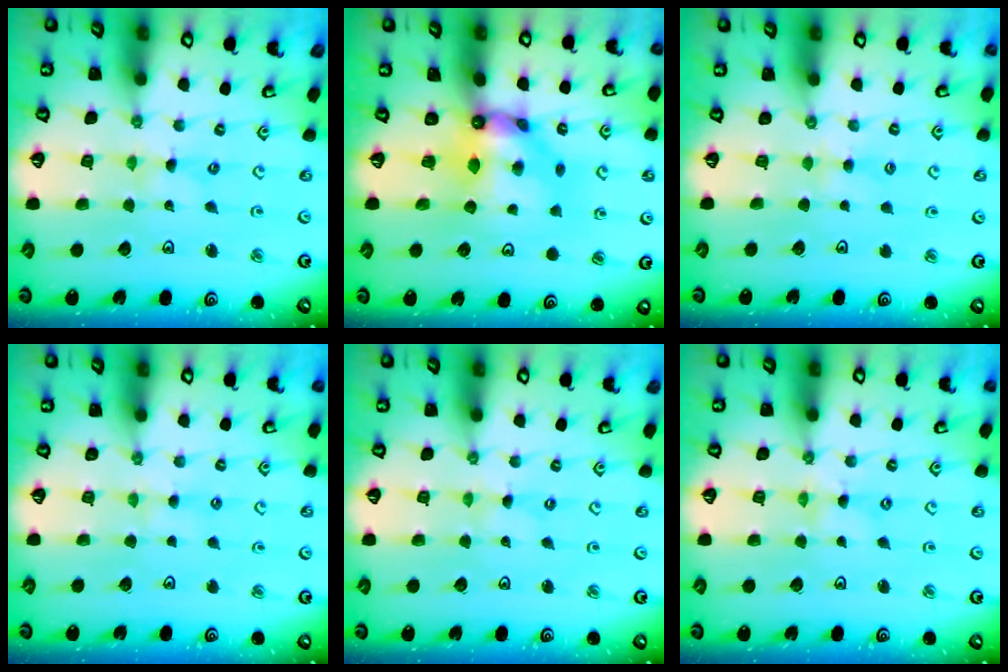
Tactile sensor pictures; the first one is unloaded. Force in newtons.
{"total": 8.8, "press": 8.7, "slide": 0.6}
{"total": 2.4, "press": 2.4, "slide": 0.3}
{"total": 3.1, "press": 3.0, "slide": 0.5}
{"total": 0.0}
{"total": 1.6, "press": 1.6, "slide": 0.2}